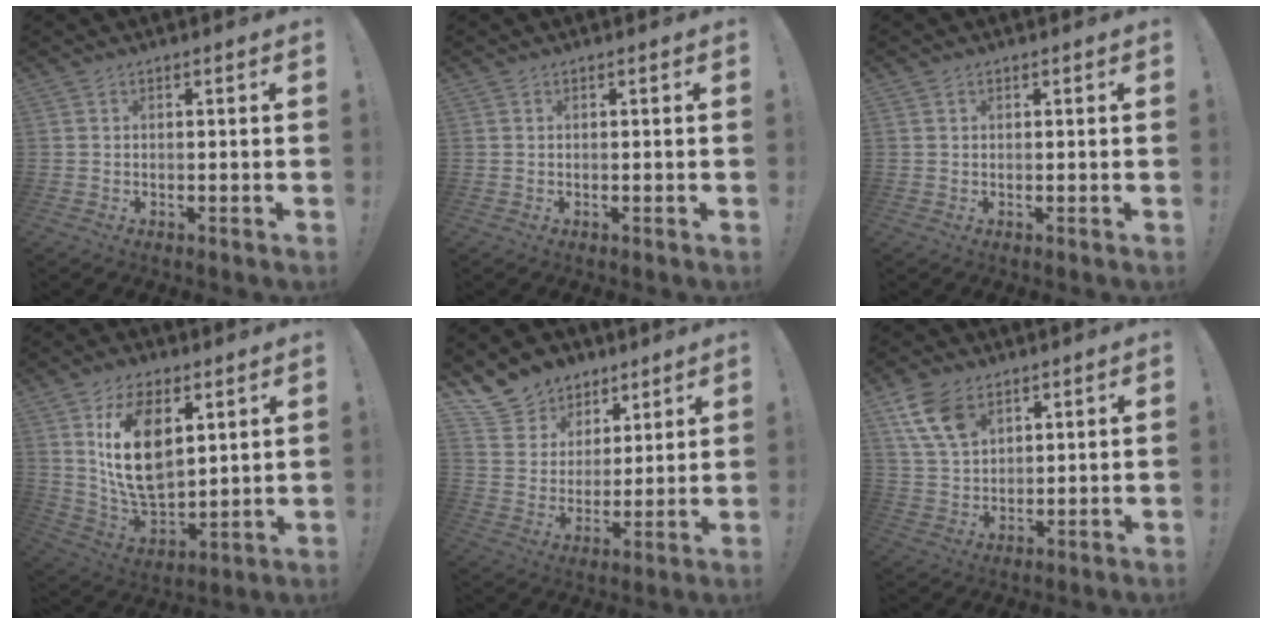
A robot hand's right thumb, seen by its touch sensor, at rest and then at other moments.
{"total": 0.0}
{"total": 0.7, "force": [0.4, 0.5, 0.0], "torque": [0.000, 0.000, 0.008]}
{"total": 16.8, "force": [6.5, 10.1, 11.8], "torque": [-0.221, -0.037, 0.113]}
{"total": 11.9, "force": [8.3, 8.4, 2.0], "torque": [-0.042, -0.061, 0.164]}
{"total": 11.5, "force": [6.3, 7.0, 6.5], "torque": [-0.128, -0.020, 0.125]}